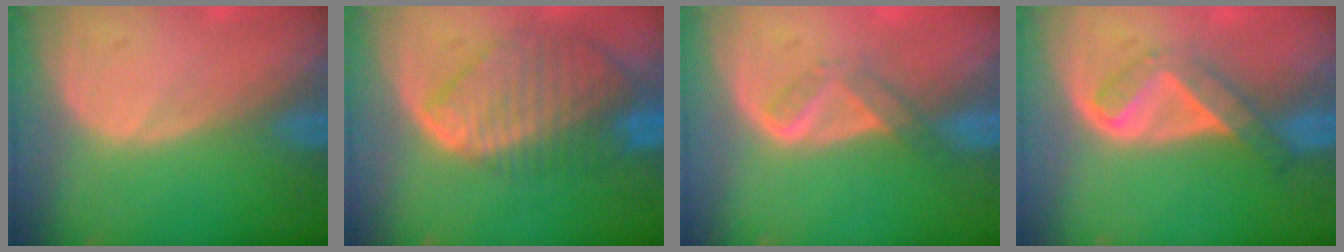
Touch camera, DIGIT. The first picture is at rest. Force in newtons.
{"total": 9.2, "press": 7.9, "slide": 4.6}
{"total": 2.8, "press": 2.7, "slide": 0.7}
{"total": 5.3, "press": 4.6, "slide": 2.7}